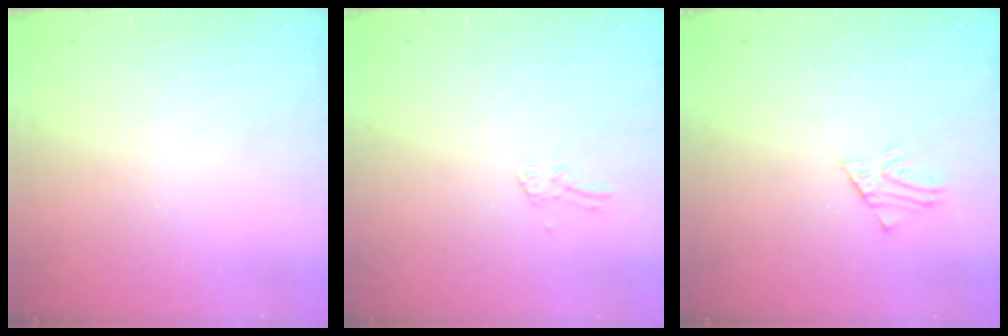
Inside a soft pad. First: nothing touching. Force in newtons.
{"total": 1.9, "press": 1.9, "slide": 0.1}
{"total": 1.3, "press": 1.3, "slide": 0.1}